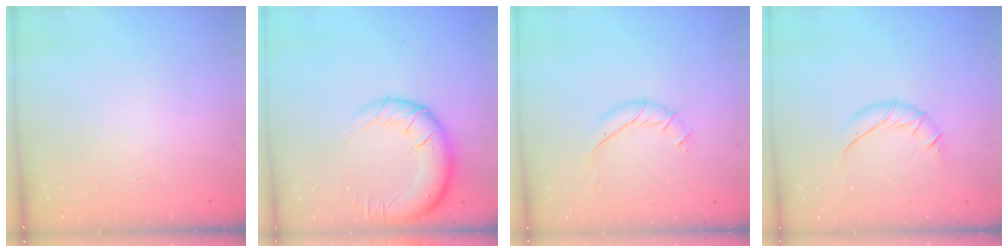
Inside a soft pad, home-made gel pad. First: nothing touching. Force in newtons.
{"total": 16.2, "press": 15.8, "slide": 3.9}
{"total": 7.0, "press": 7.0, "slide": 0.5}
{"total": 8.6, "press": 8.6, "slide": 0.7}